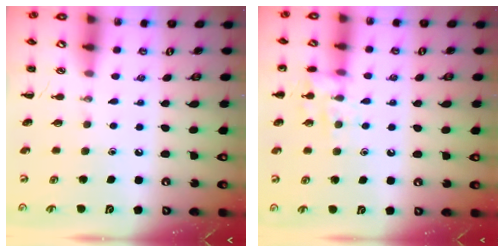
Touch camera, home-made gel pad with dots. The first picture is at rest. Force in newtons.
{"total": 10.2, "press": 10.2, "slide": 0.6}